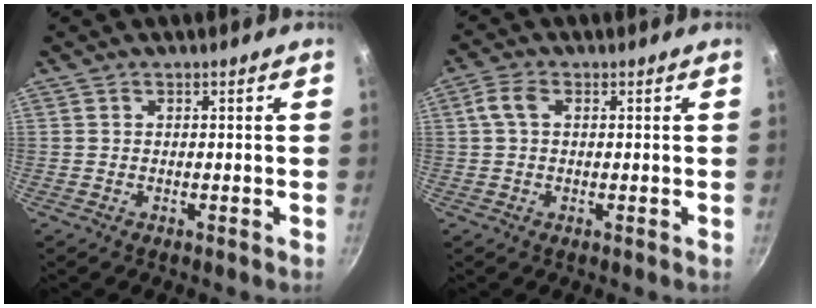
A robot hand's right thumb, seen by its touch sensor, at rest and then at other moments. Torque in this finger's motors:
{"motor_torque": [0.07, 0.06, 0.11, -0.09, 0.09]}